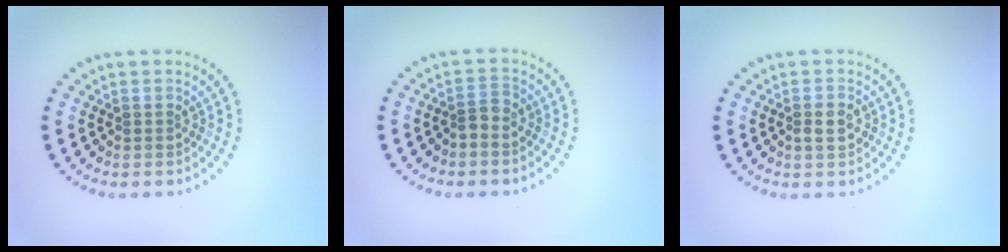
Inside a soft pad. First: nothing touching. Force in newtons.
{"total": 1.5, "press": 1.2, "slide": 0.9}
{"total": 1.7, "press": 1.7, "slide": 0.1}